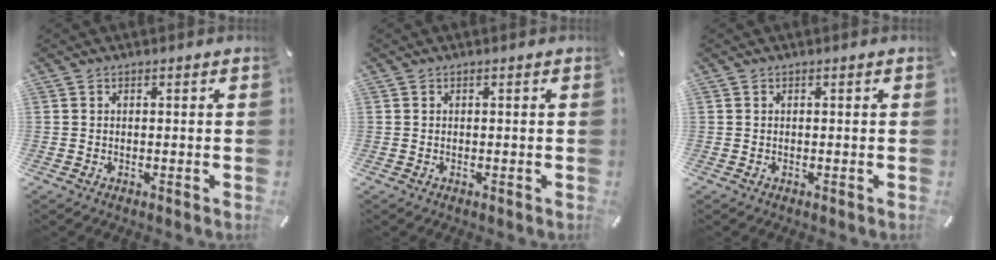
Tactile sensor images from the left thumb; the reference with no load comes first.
{"total": 0.0}
{"total": 0.0}